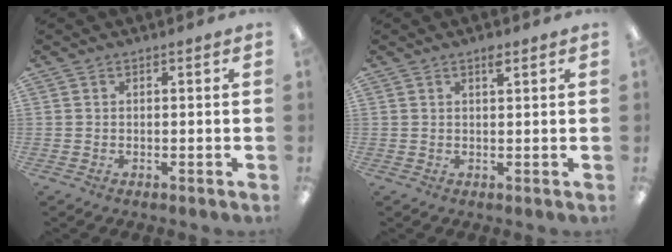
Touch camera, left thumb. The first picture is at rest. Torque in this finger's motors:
{"motor_torque": [0.20, -0.01, 0.38, -0.05, 0.05]}